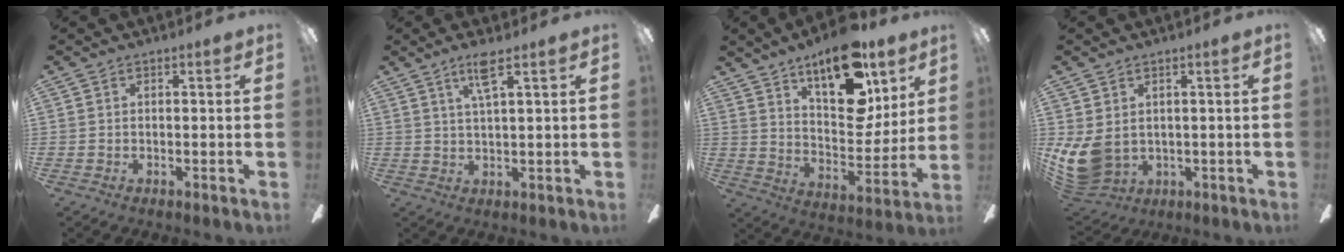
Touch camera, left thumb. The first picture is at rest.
{"total": 5.6, "force": [3.4, 0.8, 4.4], "torque": [-0.081, -0.003, 0.054]}
{"total": 19.5, "force": [13.0, 8.6, 11.8], "torque": [-0.170, -0.077, 0.220]}
{"total": 8.6, "force": [0.4, 6.5, 5.6], "torque": [-0.137, -0.007, 0.013]}